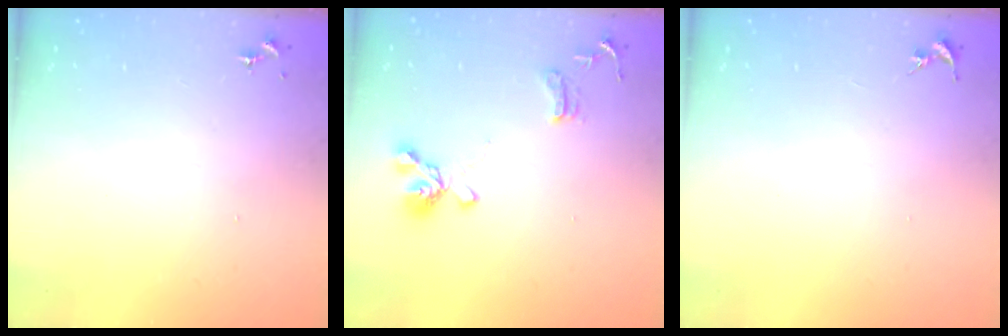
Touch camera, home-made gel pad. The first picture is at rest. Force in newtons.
{"total": 14.7, "press": 14.6, "slide": 1.5}
{"total": 0.0}